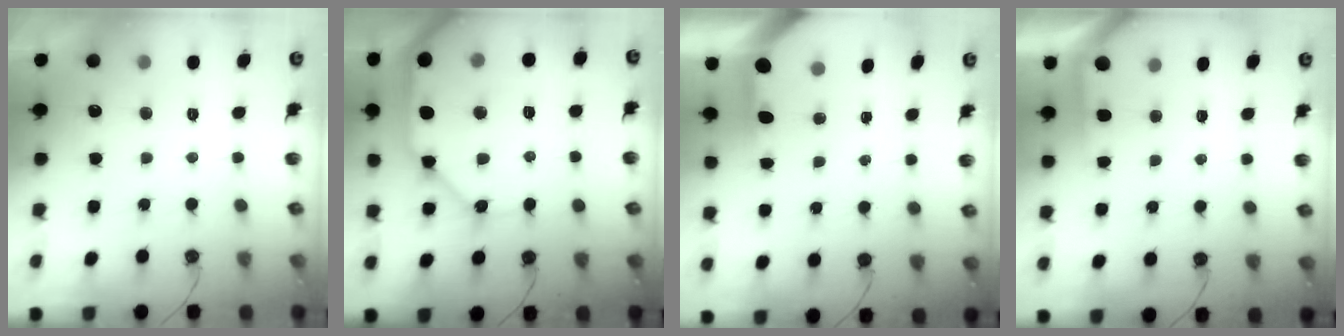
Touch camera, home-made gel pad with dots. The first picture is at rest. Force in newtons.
{"total": 16.7, "press": 16.6, "slide": 2.2}
{"total": 3.5, "press": 3.5, "slide": 0.4}
{"total": 2.7, "press": 2.7, "slide": 0.3}